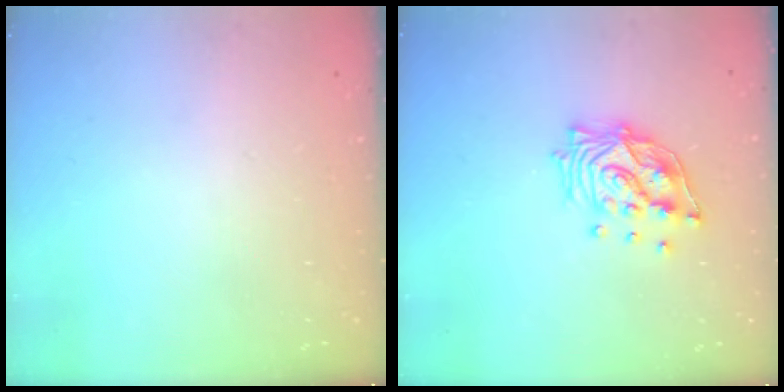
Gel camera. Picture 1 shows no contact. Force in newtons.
{"total": 13.9, "press": 13.8, "slide": 1.4}